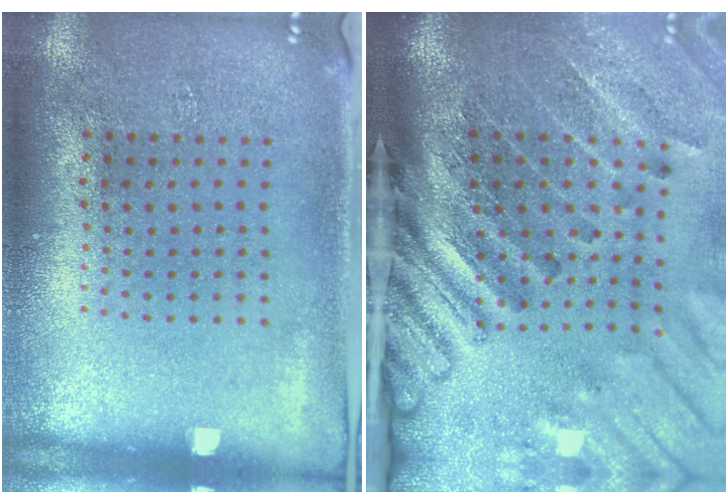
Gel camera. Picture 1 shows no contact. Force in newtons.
{"total": 4.4, "press": 3.3, "slide": 3.0}